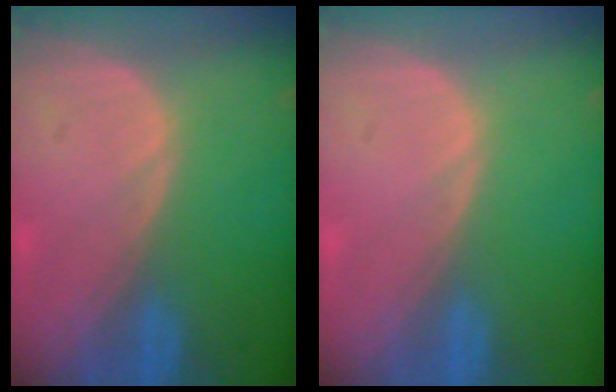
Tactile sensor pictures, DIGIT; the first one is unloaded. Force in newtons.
{"total": 0.0}